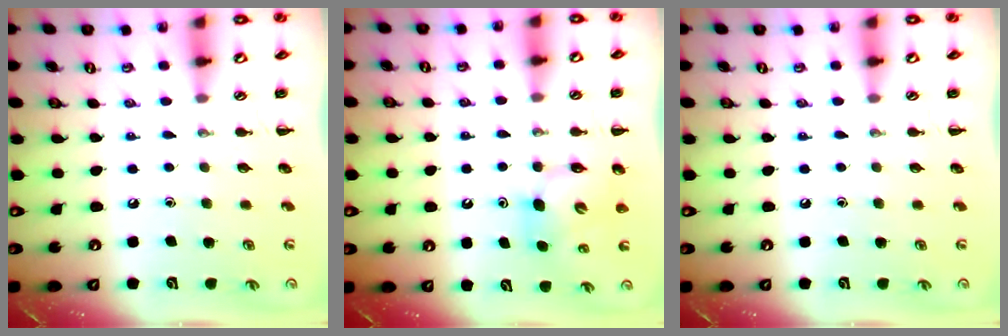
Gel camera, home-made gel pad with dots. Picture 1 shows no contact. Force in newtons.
{"total": 6.1, "press": 6.1, "slide": 0.7}
{"total": 0.0}